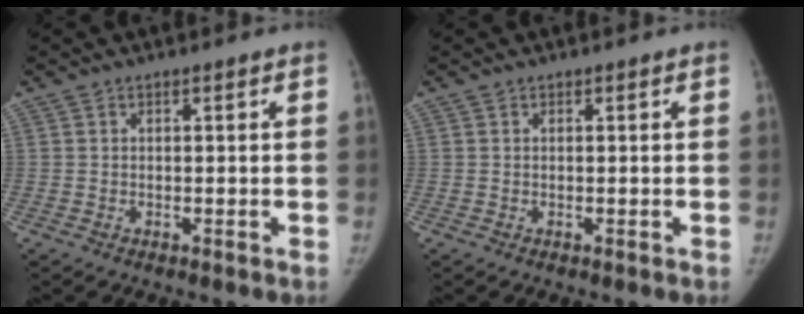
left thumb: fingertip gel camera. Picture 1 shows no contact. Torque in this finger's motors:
{"motor_torque": [0.00, 0.00, 0.25, -0.05, 0.00]}